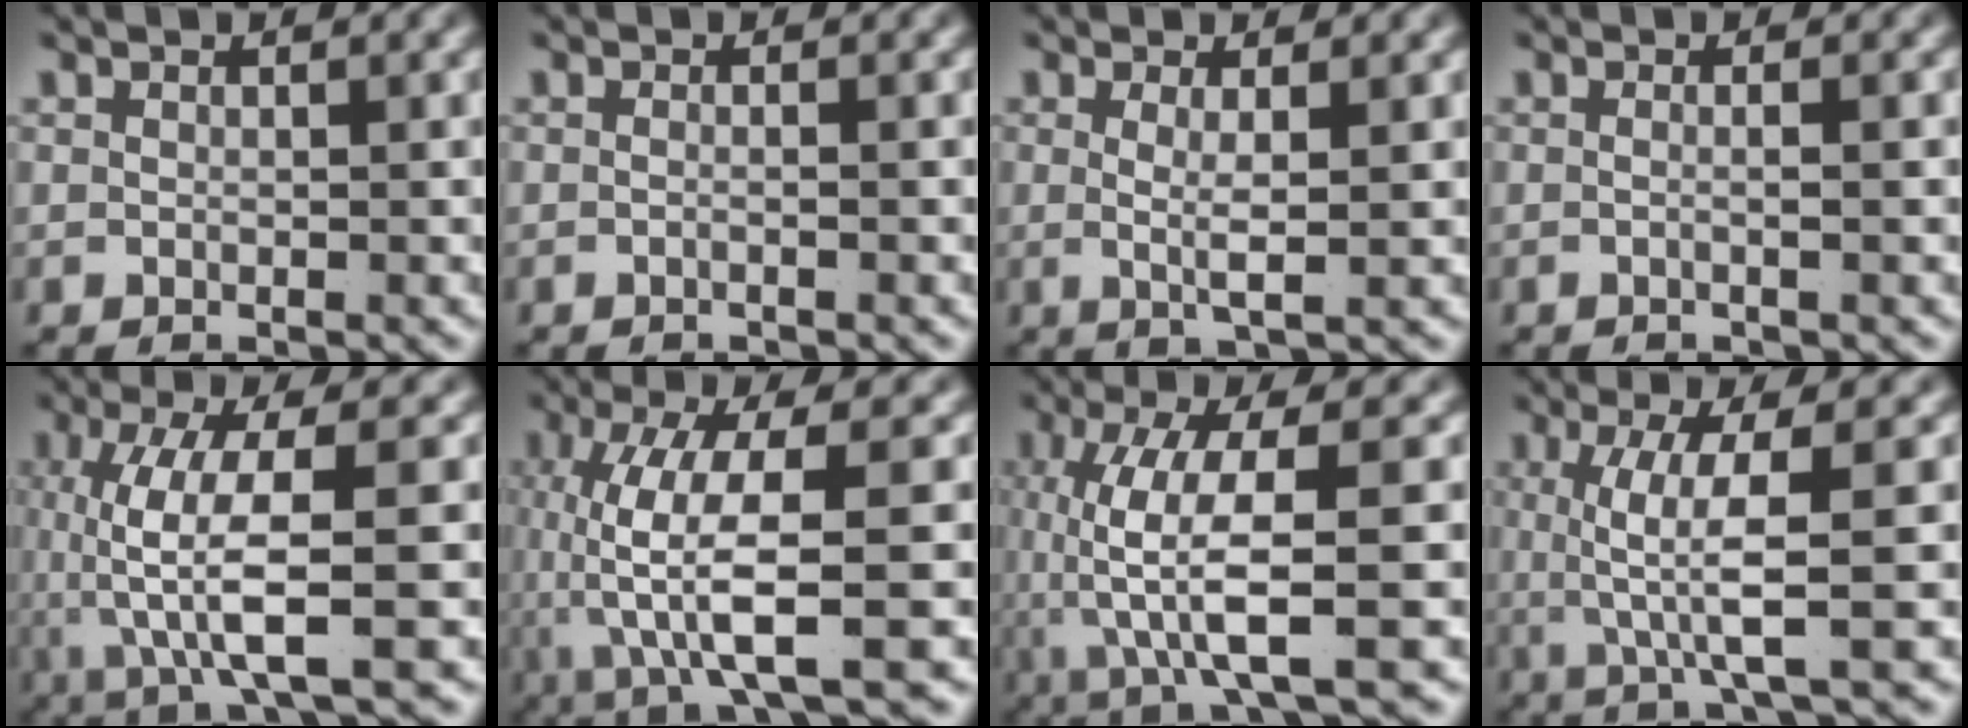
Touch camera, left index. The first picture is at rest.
{"total": 0.9, "force": [-0.7, -0.4, 0.6], "torque": [-0.013, -0.001, -0.011]}
{"total": 2.9, "force": [0.3, 0.0, 2.8], "torque": [-0.051, -0.013, 0.013]}
{"total": 1.3, "force": [-0.6, -0.5, 1.0], "torque": [-0.023, -0.004, -0.009]}
{"total": 8.0, "force": [-0.6, 2.8, 7.5], "torque": [-0.155, -0.023, 0.005]}
{"total": 9.4, "force": [-1.3, 4.0, 8.4], "torque": [-0.180, -0.039, 0.000]}
{"total": 8.8, "force": [-0.7, 3.5, 8.1], "torque": [-0.169, -0.029, 0.004]}
{"total": 5.8, "force": [-0.1, 0.5, 5.8], "torque": [-0.102, -0.008, 0.007]}